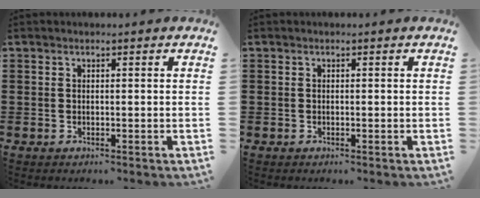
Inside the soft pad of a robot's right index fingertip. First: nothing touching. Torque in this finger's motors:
{"motor_torque": [0.24, 0.21, 0.00, 0.00]}